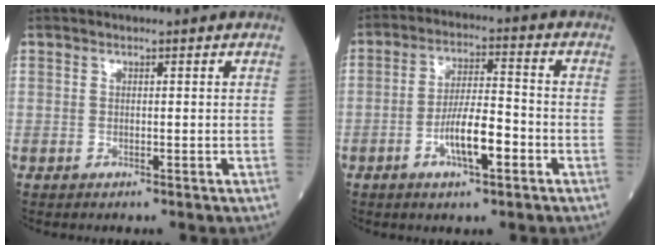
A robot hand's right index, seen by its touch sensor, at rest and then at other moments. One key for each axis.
{"total": 8.1, "fx": -3.1, "fy": 1.8, "fz": 7.2, "tx": -0.134, "ty": 0.007, "tz": -0.055}